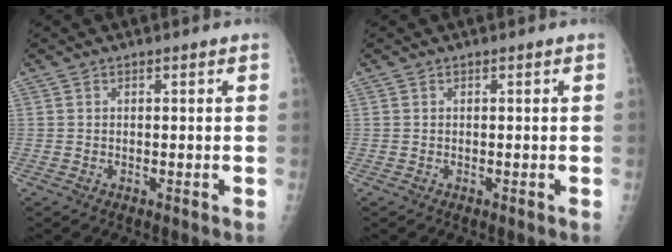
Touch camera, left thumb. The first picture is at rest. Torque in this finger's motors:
{"motor_torque": [0.00, 0.00, 0.00, 0.00, 0.00]}